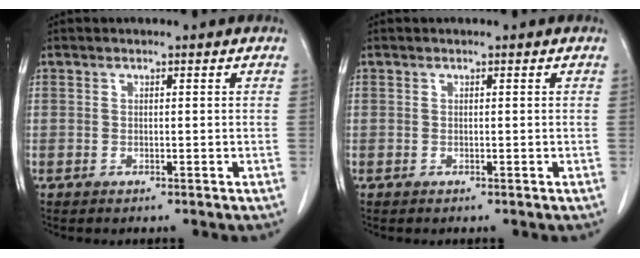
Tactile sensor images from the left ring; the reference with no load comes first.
{"total": 0.0}